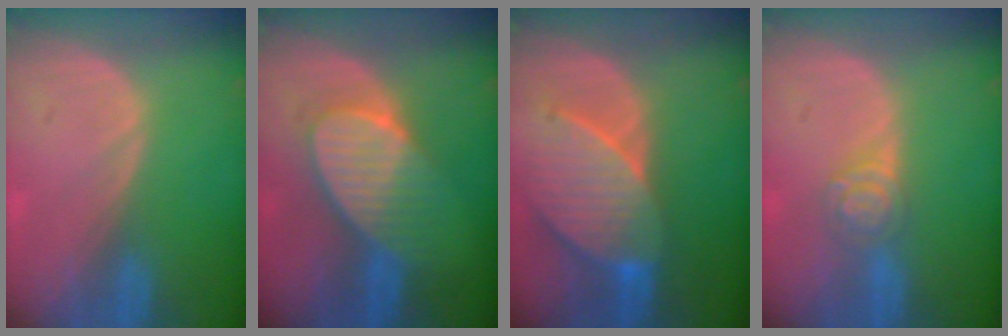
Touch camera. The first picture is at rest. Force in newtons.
{"total": 7.5, "press": 7.4, "slide": 1.3}
{"total": 9.2, "press": 8.8, "slide": 2.6}
{"total": 4.3, "press": 3.9, "slide": 1.9}